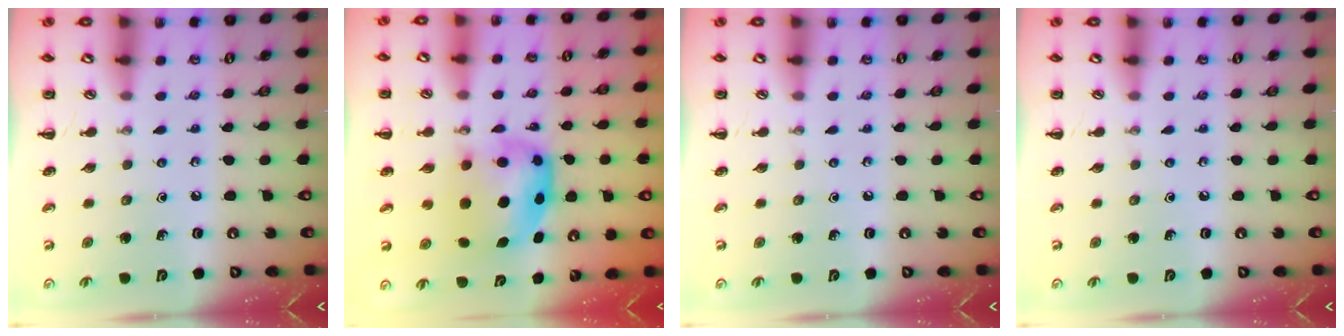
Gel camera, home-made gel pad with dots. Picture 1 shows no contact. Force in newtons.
{"total": 6.3, "press": 6.2, "slide": 1.3}
{"total": 0.0}
{"total": 0.0}